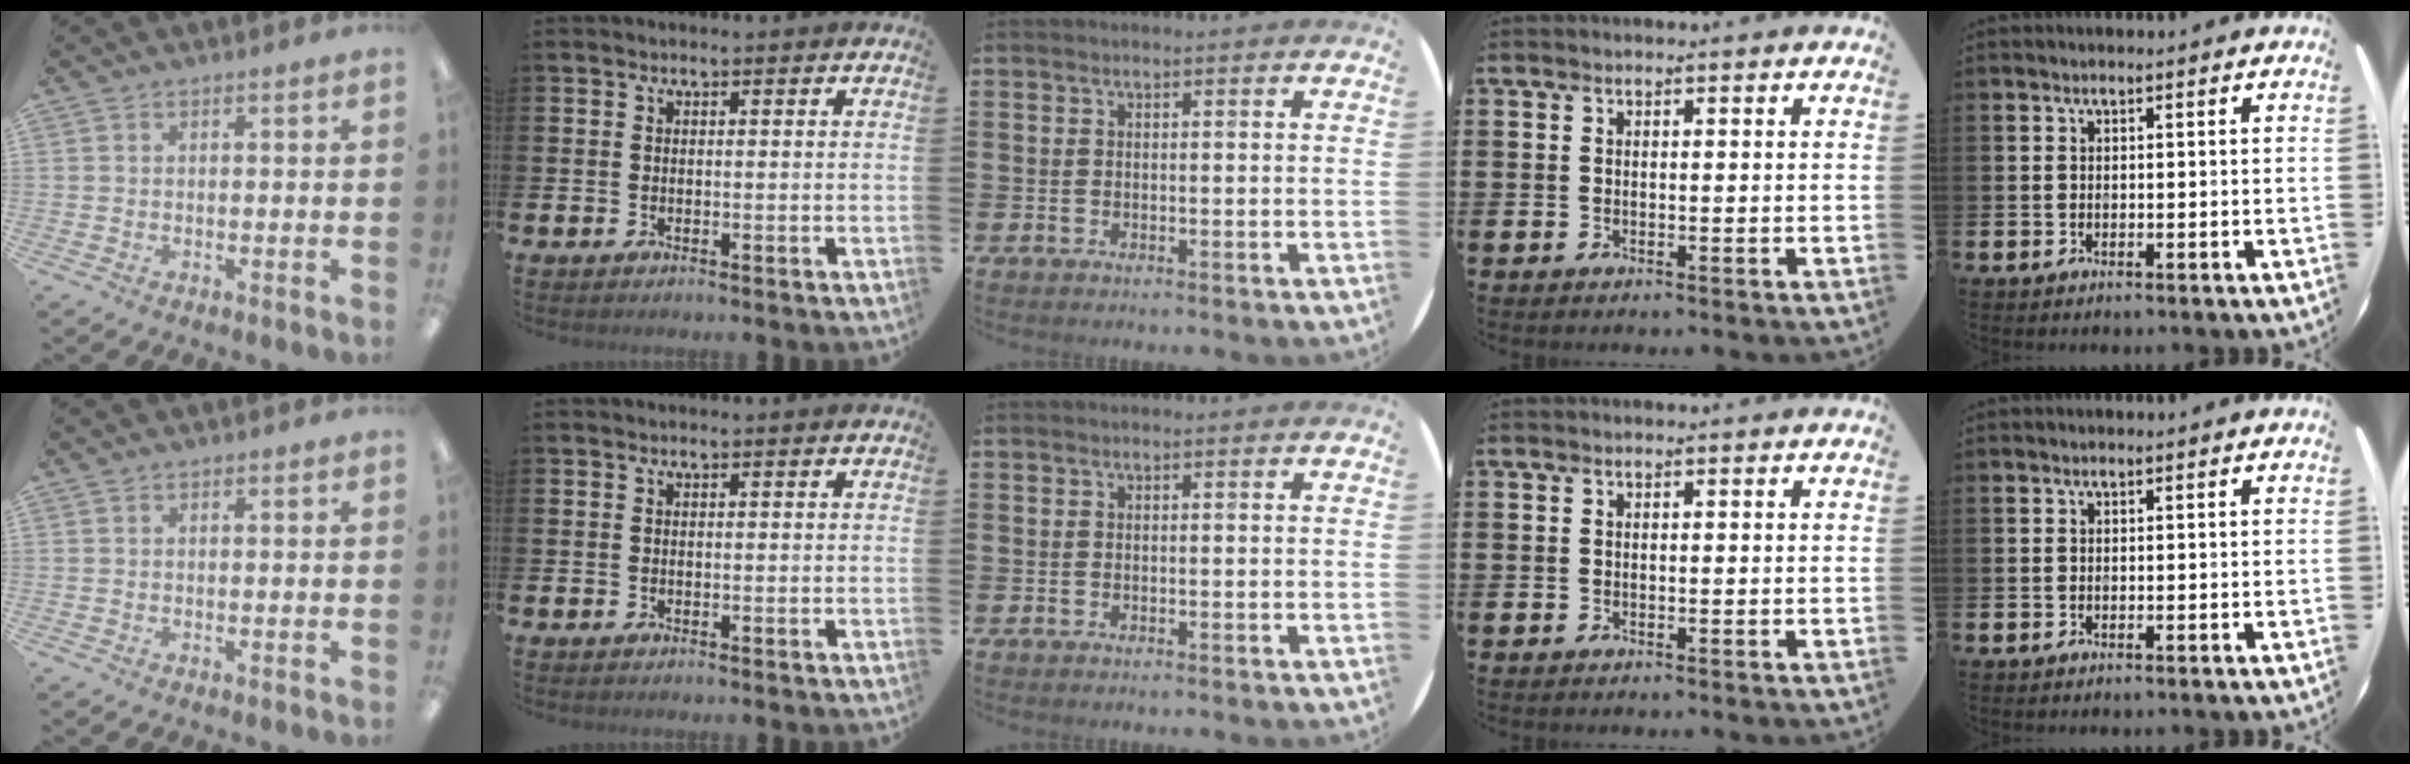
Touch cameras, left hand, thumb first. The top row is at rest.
{}